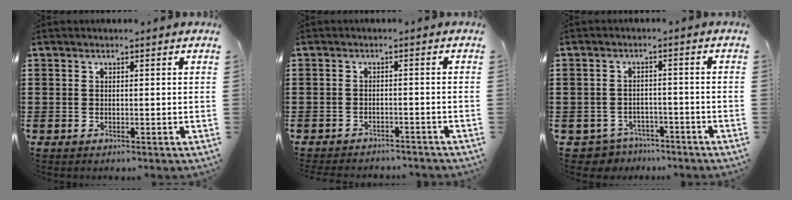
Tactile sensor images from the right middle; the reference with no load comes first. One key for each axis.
{"total": 2.1, "fx": -2.1, "fy": 0.3, "fz": -0.2, "tx": -0.003, "ty": 0.002, "tz": -0.048}
{"total": 3.4, "fx": -3.2, "fy": 1.0, "fz": -0.3, "tx": -0.014, "ty": -0.001, "tz": -0.072}